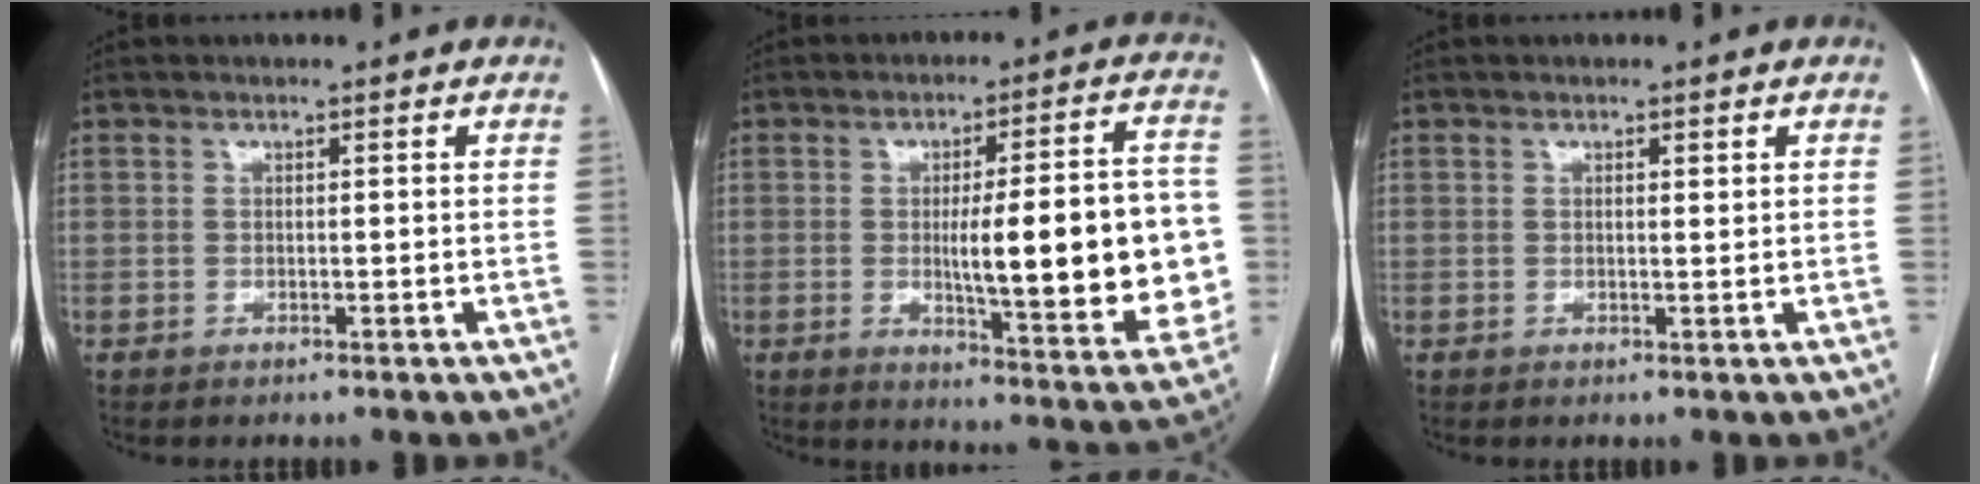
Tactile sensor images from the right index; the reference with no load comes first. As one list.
[{"total": 20.4, "force": [-1.1, 3.9, 20.0], "torque": [-0.229, 0.011, -0.002]}, {"total": 0.9, "force": [0.4, 0.2, 0.8], "torque": [-0.013, -0.002, 0.007]}]